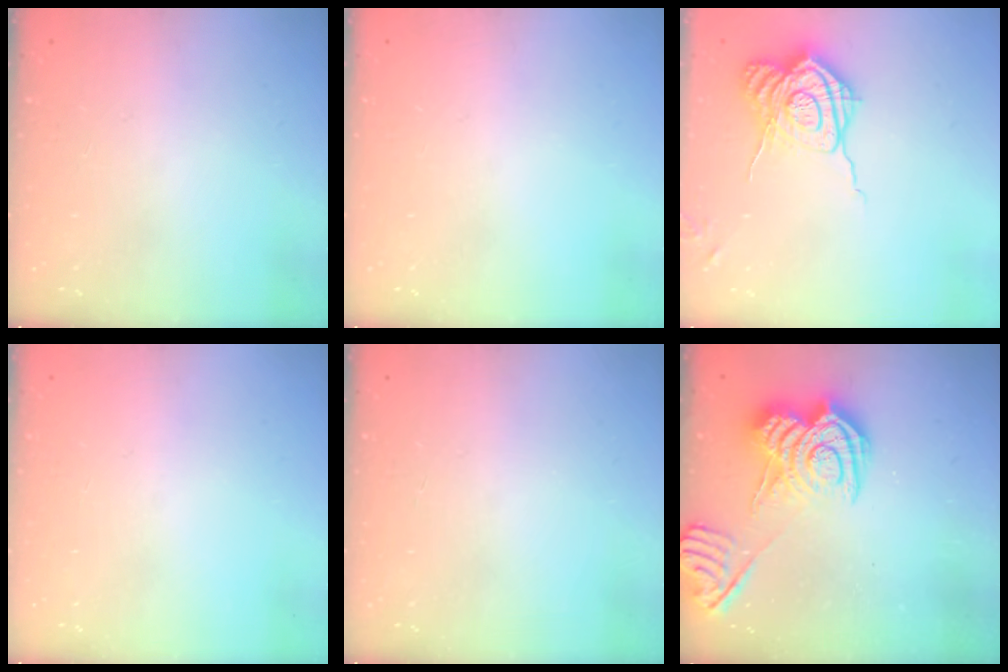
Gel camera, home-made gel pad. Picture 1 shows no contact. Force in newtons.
{"total": 0.0}
{"total": 16.2, "press": 16.2, "slide": 0.5}
{"total": 0.0}
{"total": 0.0}
{"total": 12.7, "press": 12.6, "slide": 0.7}